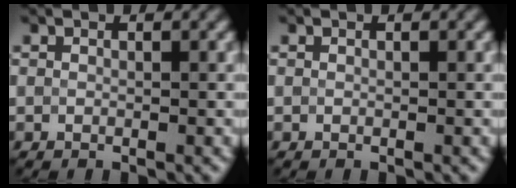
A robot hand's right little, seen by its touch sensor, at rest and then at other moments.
{"total": 0.0}